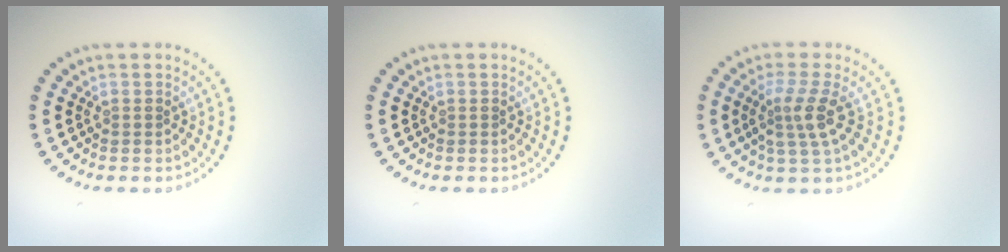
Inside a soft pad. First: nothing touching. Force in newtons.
{"total": 0.0}
{"total": 2.9, "press": 2.3, "slide": 1.8}